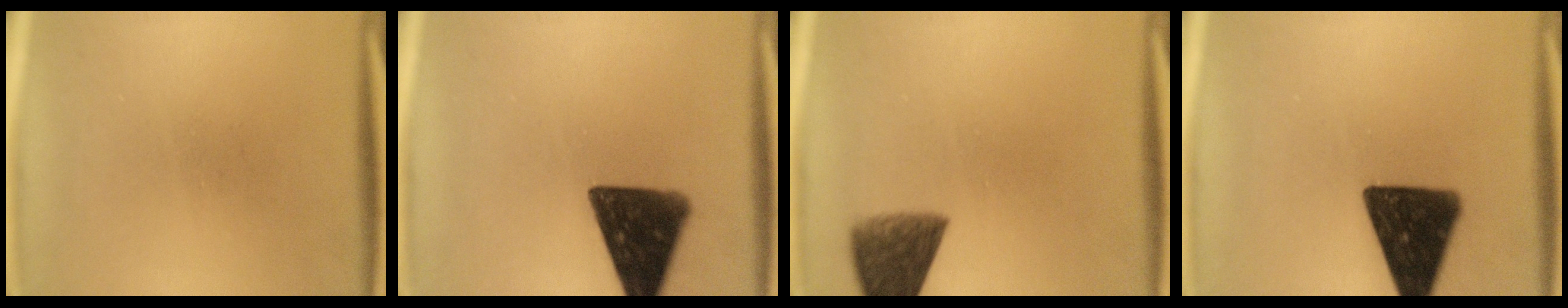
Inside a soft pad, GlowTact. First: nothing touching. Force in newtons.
{"total": 13.9}
{"total": 7.9}
{"total": 16.3}